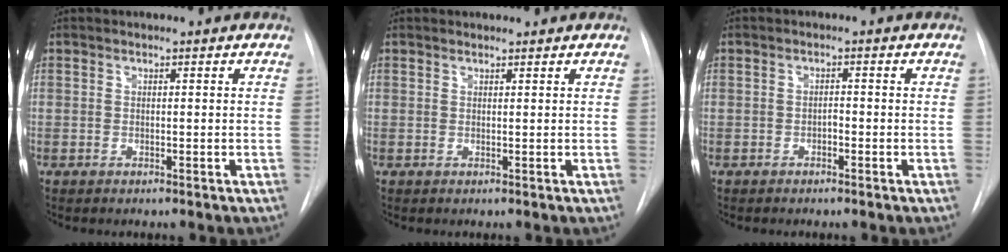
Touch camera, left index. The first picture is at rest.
{"total": 0.0}
{"total": 1.2, "force": [-1.0, 0.4, 0.7], "torque": [-0.008, -0.001, -0.019]}